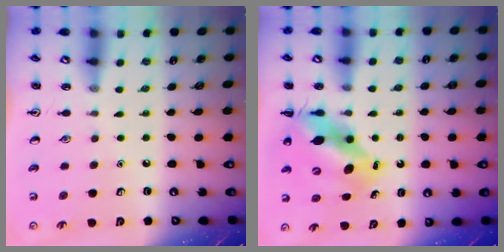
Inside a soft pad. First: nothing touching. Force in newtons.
{"total": 11.0, "press": 10.7, "slide": 2.5}